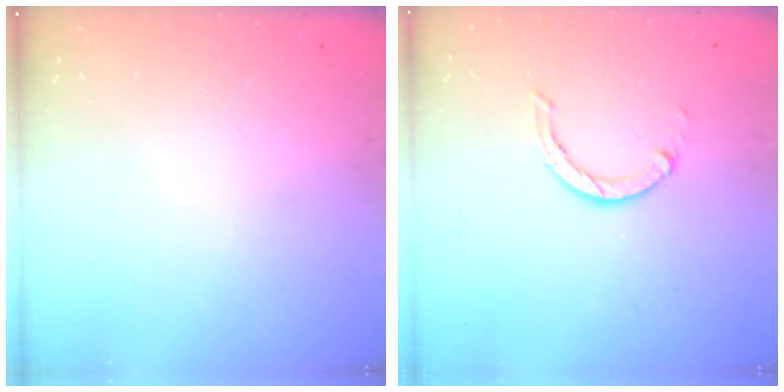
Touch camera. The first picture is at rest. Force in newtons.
{"total": 3.9, "press": 3.8, "slide": 0.4}